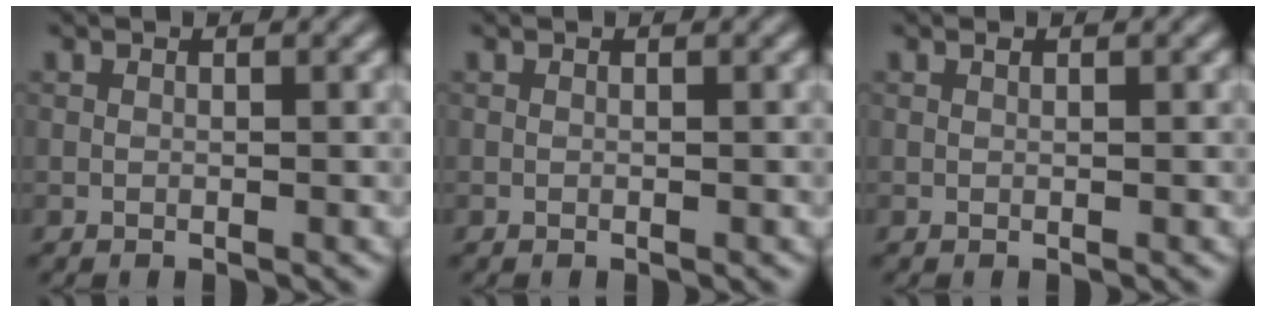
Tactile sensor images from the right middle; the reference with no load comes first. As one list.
[{"total": 0.0}, {"total": 0.0}]